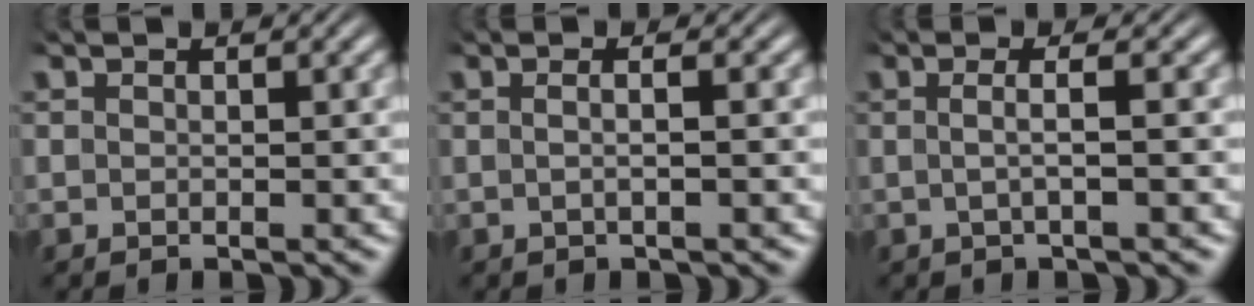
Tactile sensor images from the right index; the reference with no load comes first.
{"total": 1.5, "force": [-0.4, -0.3, 1.4], "torque": [-0.028, -0.001, -0.006]}
{"total": 2.1, "force": [-0.4, -0.3, 2.0], "torque": [-0.041, -0.002, -0.006]}